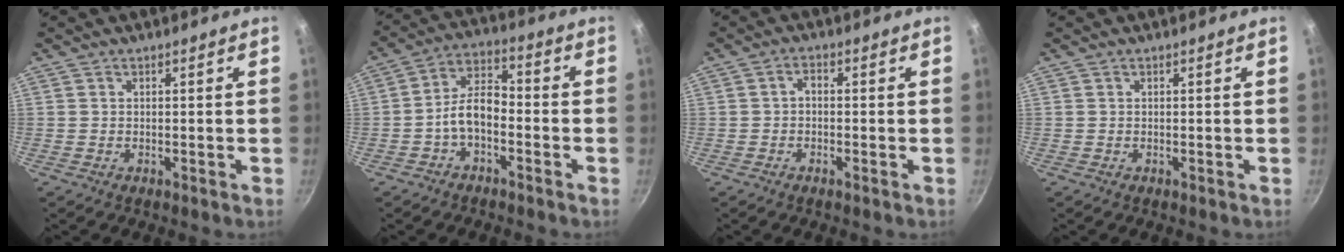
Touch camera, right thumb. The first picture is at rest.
{"total": 7.4, "force": [-2.8, 4.0, 5.6], "torque": [-0.093, 0.045, -0.060]}
{"total": 1.9, "force": [-0.5, 1.0, 1.6], "torque": [-0.033, 0.013, -0.013]}
{"total": 0.0}